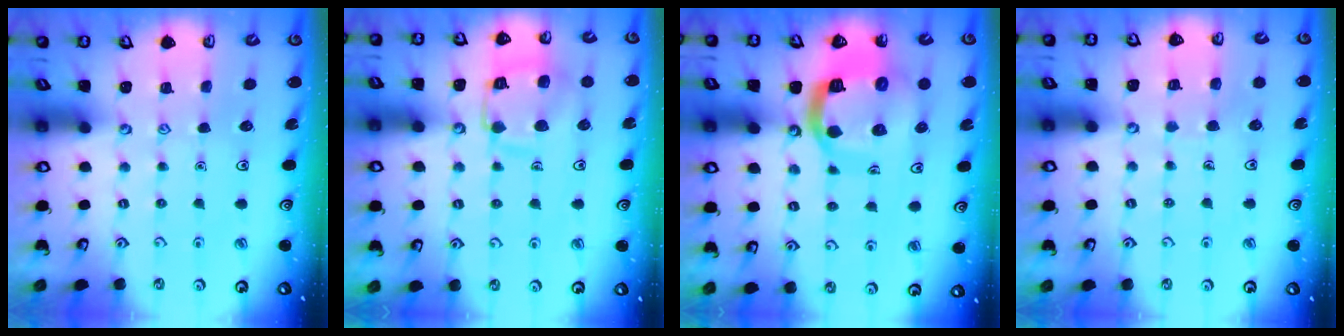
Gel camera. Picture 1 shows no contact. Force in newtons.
{"total": 13.1, "press": 13.0, "slide": 1.5}
{"total": 15.5, "press": 15.4, "slide": 1.9}
{"total": 3.4, "press": 3.4, "slide": 0.2}